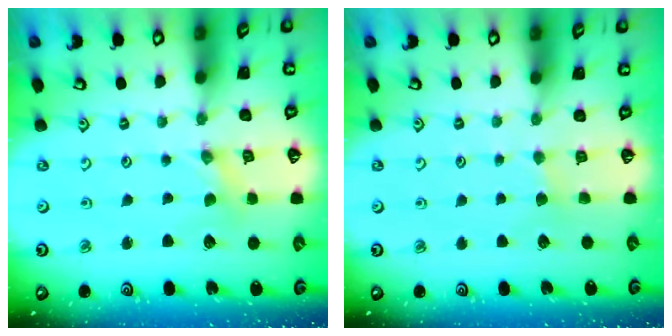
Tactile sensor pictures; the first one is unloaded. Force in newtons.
{"total": 1.9, "press": 1.9, "slide": 0.3}